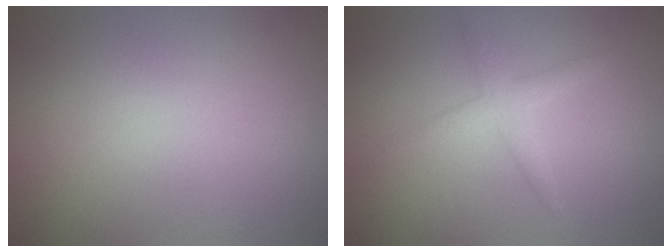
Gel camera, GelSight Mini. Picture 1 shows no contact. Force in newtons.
{"total": 2.2, "press": 2.2, "slide": 0.0}